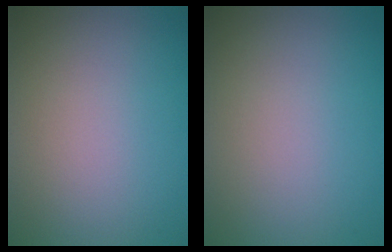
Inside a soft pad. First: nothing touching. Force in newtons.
{"total": 0.0}